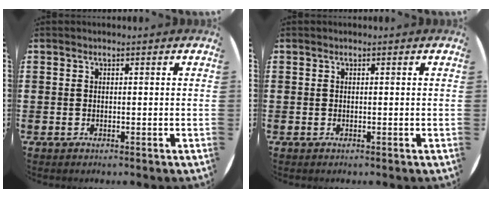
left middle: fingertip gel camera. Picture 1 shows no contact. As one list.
[{"total": 0.0}]